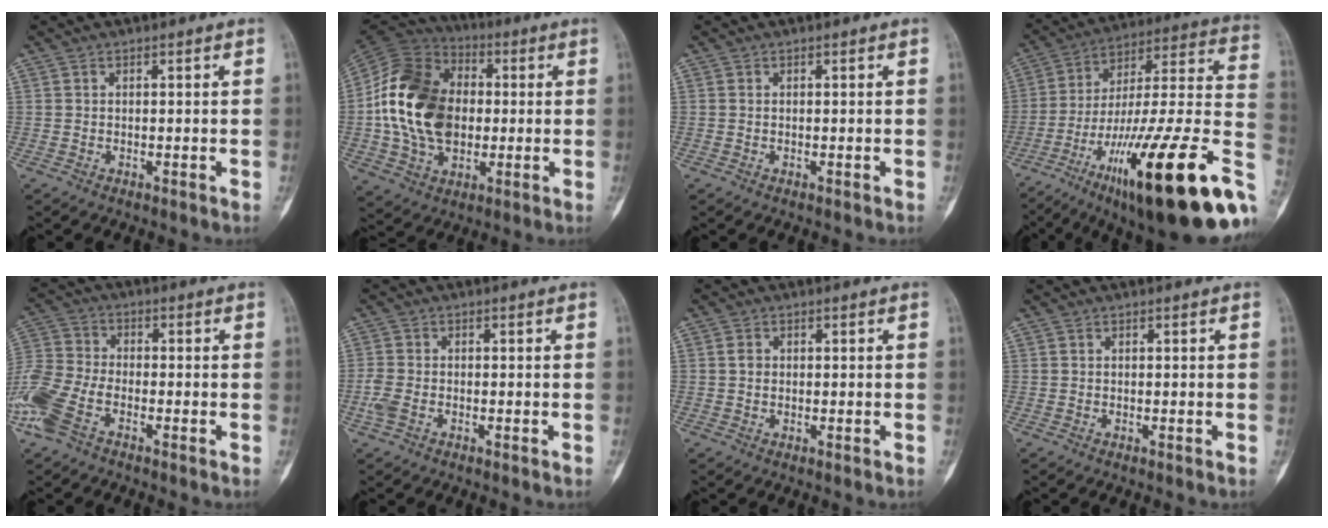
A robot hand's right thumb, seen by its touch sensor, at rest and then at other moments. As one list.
[{"total": 21.2, "force": [0.1, 15.1, 14.9], "torque": [-0.264, 0.015, -0.001]}, {"total": 0.0}, {"total": 36.0, "force": [-14.3, 8.3, 32.0], "torque": [-0.426, 0.048, -0.220]}, {"total": 11.2, "force": [-5.4, 6.0, 7.8], "torque": [-0.194, 0.012, -0.117]}, {"total": 3.2, "force": [-1.2, 1.9, 2.2], "torque": [-0.066, 0.003, -0.027]}, {"total": 1.5, "force": [0.2, 1.2, 0.9], "torque": [-0.014, 0.002, 0.004]}, {"total": 0.0}]